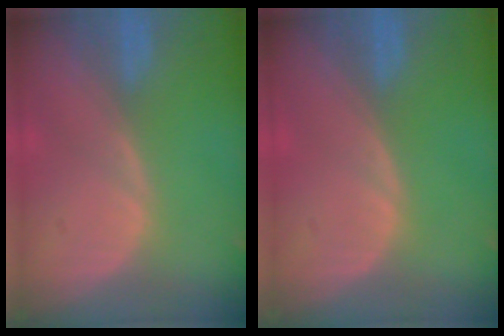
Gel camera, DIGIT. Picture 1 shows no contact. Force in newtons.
{"total": 0.0}